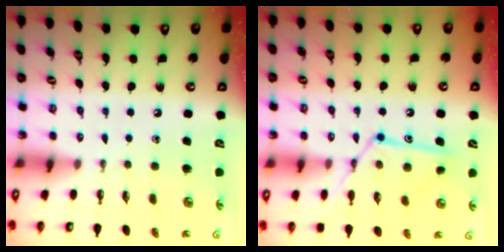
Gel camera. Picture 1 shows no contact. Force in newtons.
{"total": 13.3, "press": 13.3, "slide": 0.7}